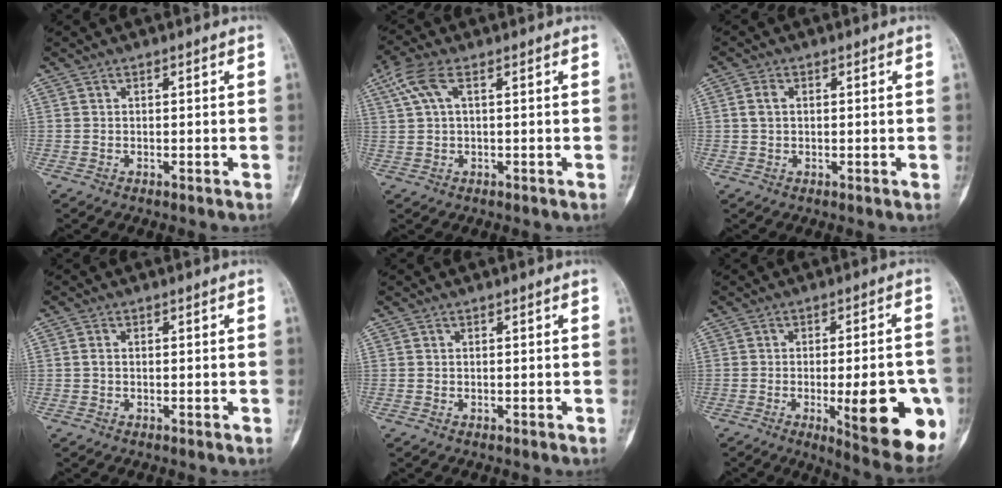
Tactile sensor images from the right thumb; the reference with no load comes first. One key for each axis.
{"total": 5.7, "fx": 2.2, "fy": 2.2, "fz": 4.7, "tx": -0.123, "ty": 0.017, "tz": 0.047}
{"total": 2.3, "fx": 0.3, "fy": 1.7, "fz": 1.6, "tx": -0.033, "ty": 0.004, "tz": 0.007}
{"total": 1.0, "fx": 0.0, "fy": 0.7, "fz": 0.7, "tx": -0.013, "ty": 0.002, "tz": 0.000}
{"total": 0.0}
{"total": 17.1, "fx": -4.8, "fy": 4.9, "fz": 15.6, "tx": -0.156, "ty": 0.002, "tz": -0.043}